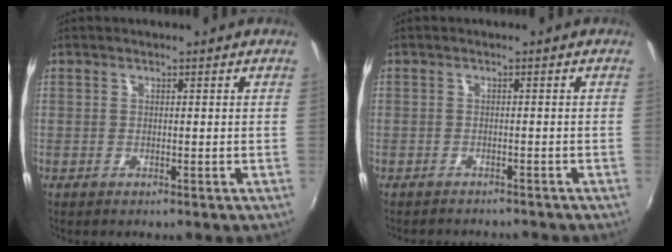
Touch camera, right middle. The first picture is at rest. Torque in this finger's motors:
{"motor_torque": [0.88, -1.26, 0.14, 0.06]}